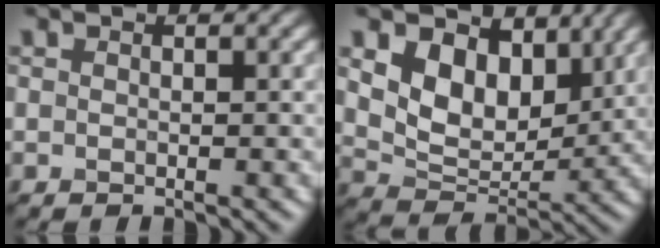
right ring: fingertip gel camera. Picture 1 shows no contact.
{"total": 7.8, "force": [3.1, 5.1, 4.9], "torque": [-0.092, -0.013, 0.048]}